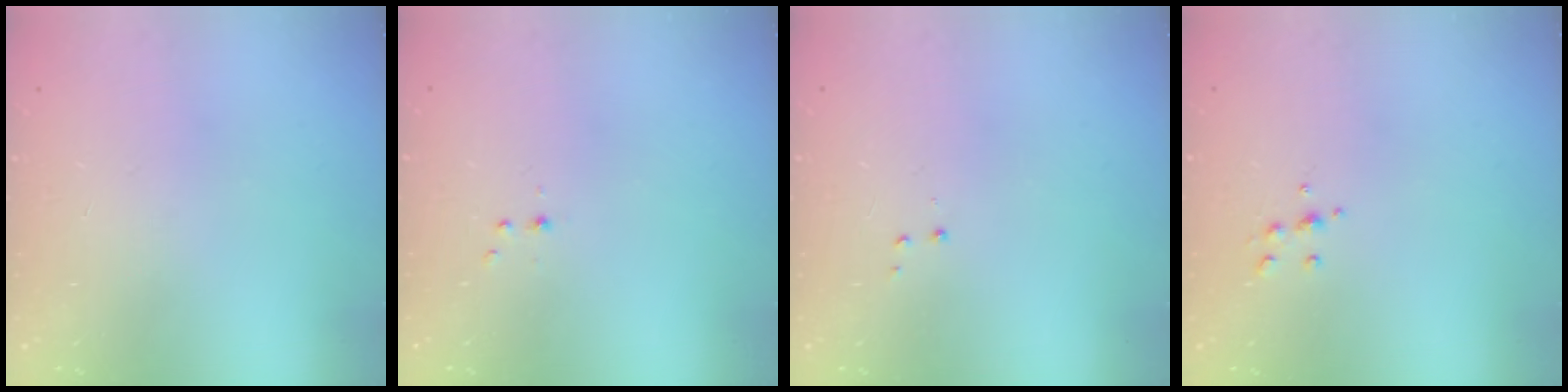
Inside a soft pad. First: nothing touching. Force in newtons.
{"total": 2.2, "press": 1.9, "slide": 1.0}
{"total": 2.8, "press": 2.7, "slide": 0.5}
{"total": 5.8, "press": 5.7, "slide": 0.8}